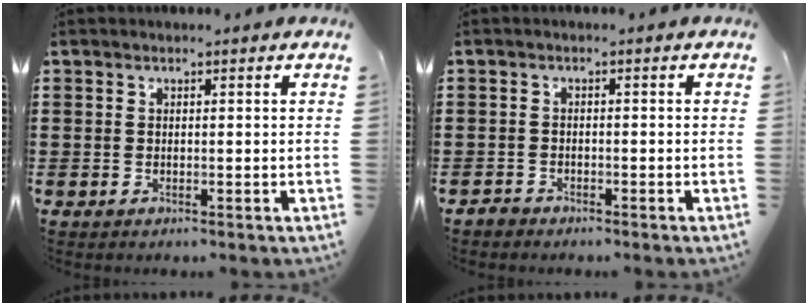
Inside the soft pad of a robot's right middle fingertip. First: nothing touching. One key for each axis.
{"total": 1.3, "fx": -1.2, "fy": 0.5, "fz": 0.2, "tx": -0.008, "ty": 0.000, "tz": -0.025}